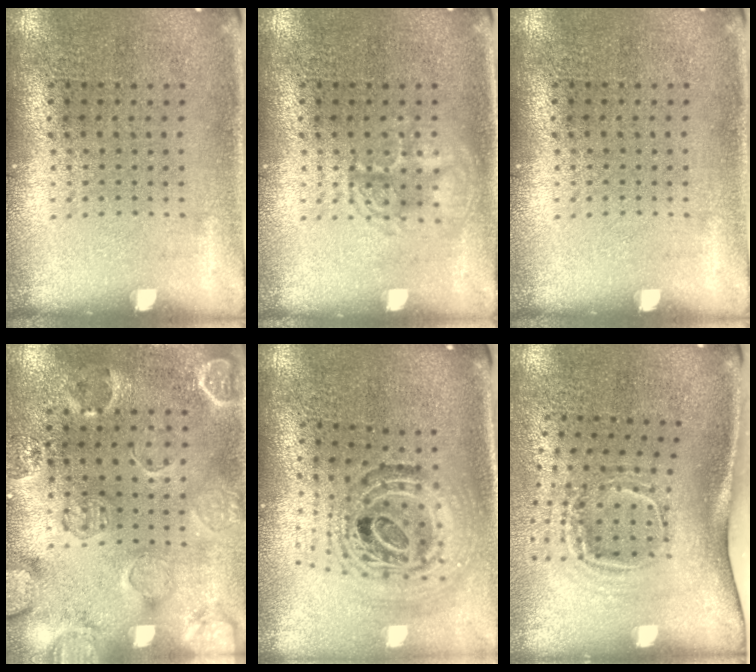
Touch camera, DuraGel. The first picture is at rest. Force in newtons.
{"total": 1.9, "press": 1.9, "slide": 0.3}
{"total": 0.0}
{"total": 2.6, "press": 2.0, "slide": 1.7}
{"total": 1.5, "press": 1.2, "slide": 0.8}
{"total": 1.9, "press": 1.2, "slide": 1.6}